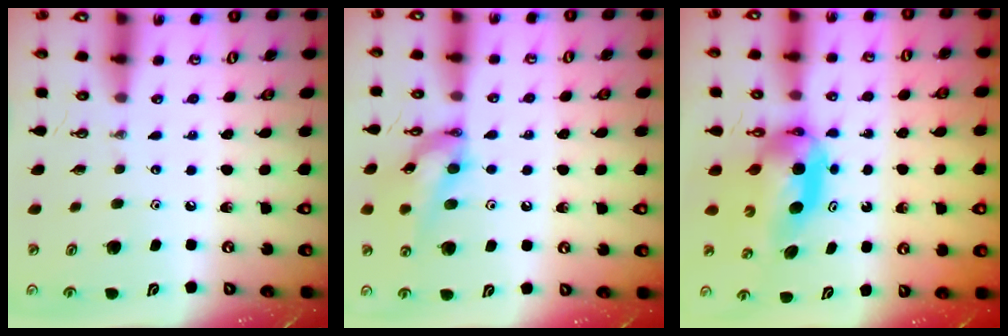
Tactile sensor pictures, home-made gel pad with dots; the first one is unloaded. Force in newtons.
{"total": 13.1, "press": 13.0, "slide": 1.2}
{"total": 6.5, "press": 6.1, "slide": 2.3}